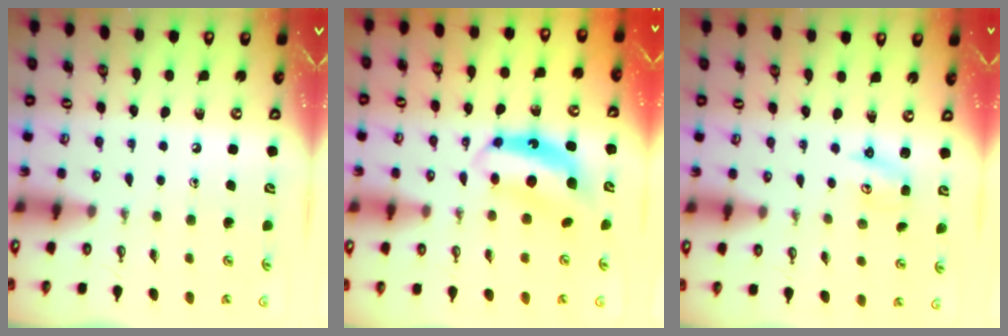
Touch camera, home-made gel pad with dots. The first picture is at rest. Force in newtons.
{"total": 7.8, "press": 7.8, "slide": 0.5}
{"total": 1.9, "press": 1.9, "slide": 0.3}